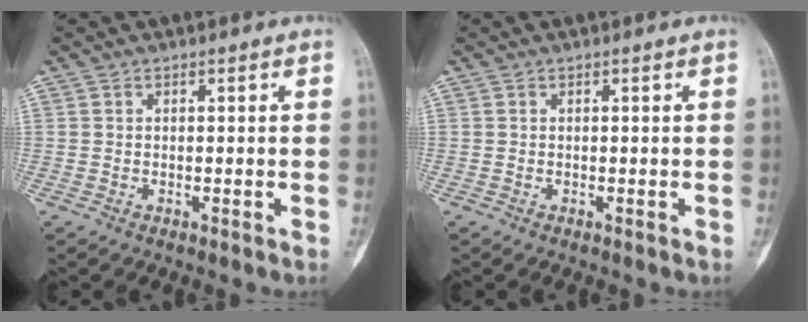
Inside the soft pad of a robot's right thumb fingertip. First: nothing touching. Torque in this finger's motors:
{"motor_torque": [0.09, 0.08, -0.01, 0.00, 0.03]}